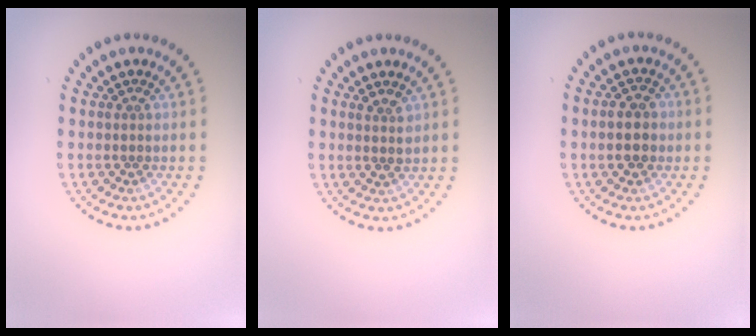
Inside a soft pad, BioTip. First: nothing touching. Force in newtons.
{"total": 1.4, "press": 1.3, "slide": 0.4}
{"total": 2.6, "press": 2.6, "slide": 0.1}